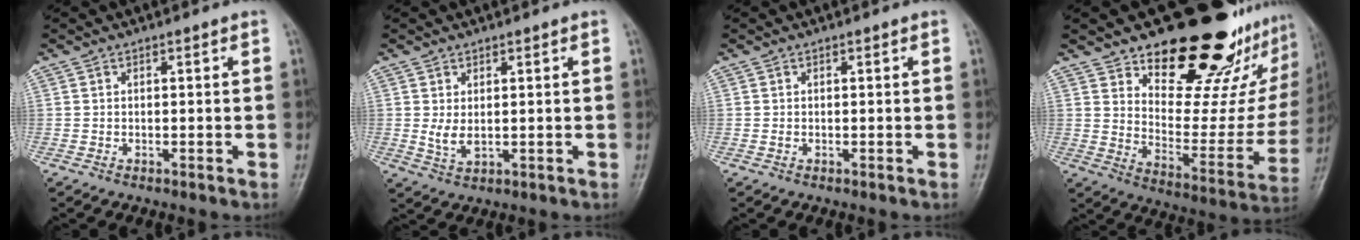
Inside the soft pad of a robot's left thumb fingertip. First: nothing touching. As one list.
[{"total": 3.7, "force": [1.0, 2.1, 2.8], "torque": [-0.047, -0.015, 0.025]}, {"total": 0.6, "force": [0.2, 0.4, 0.4], "torque": [-0.004, 0.000, 0.001]}, {"total": 28.3, "force": [19.6, 12.0, 16.5], "torque": [-0.192, -0.120, 0.279]}]